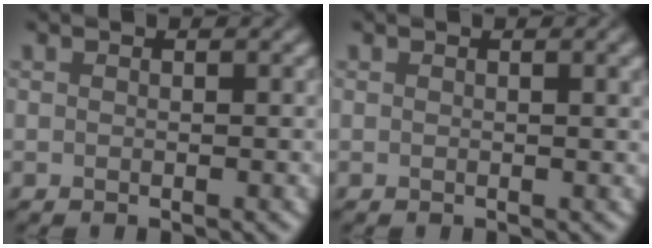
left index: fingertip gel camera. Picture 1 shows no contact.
{"total": 1.6, "force": [0.6, 0.4, 1.4], "torque": [-0.013, 0.004, 0.007]}